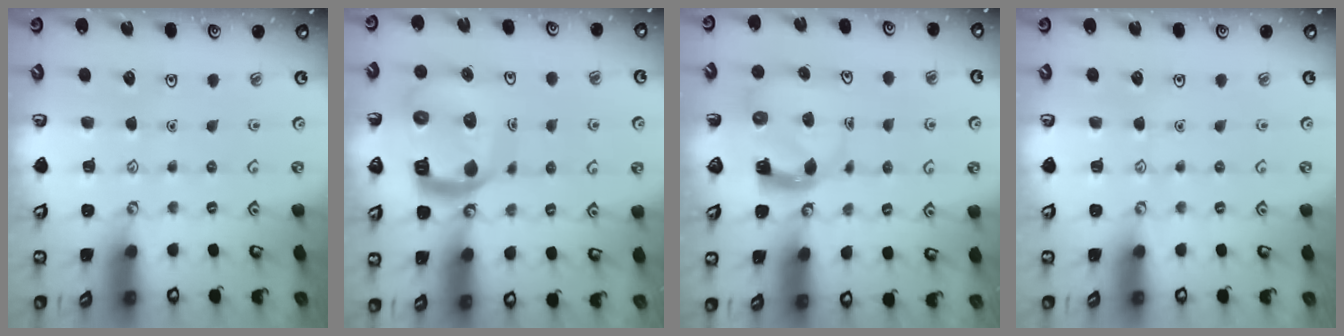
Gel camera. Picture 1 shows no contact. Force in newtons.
{"total": 14.7, "press": 14.6, "slide": 1.8}
{"total": 3.9, "press": 3.8, "slide": 0.6}
{"total": 0.0}